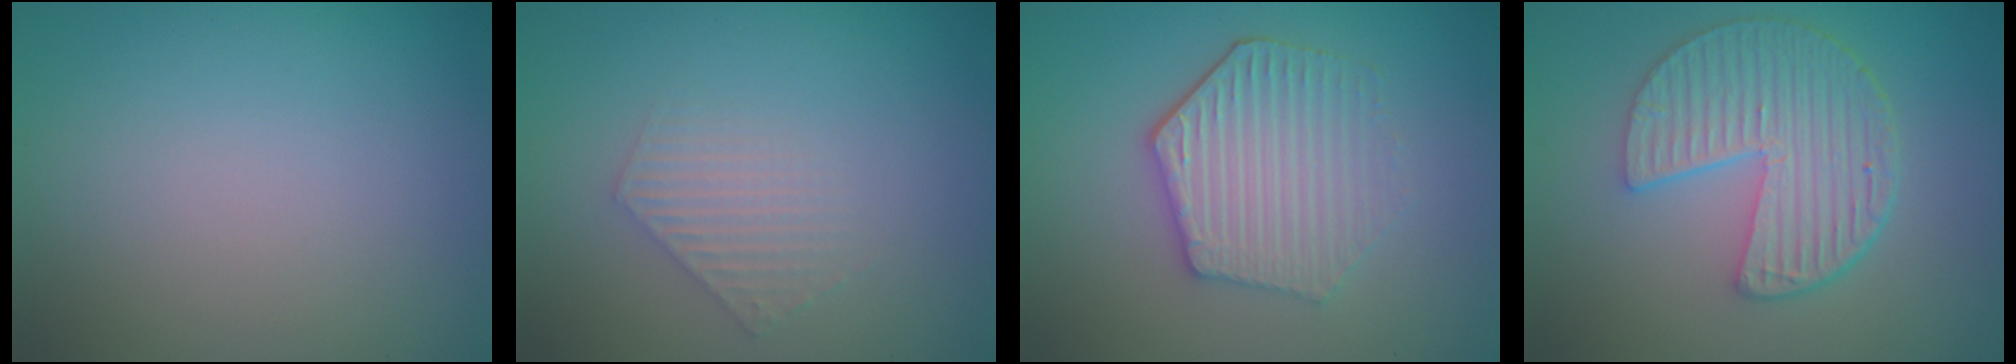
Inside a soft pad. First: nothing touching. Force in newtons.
{"total": 1.9, "press": 1.9, "slide": 0.3}
{"total": 4.7, "press": 4.1, "slide": 2.2}
{"total": 6.3, "press": 4.5, "slide": 4.3}